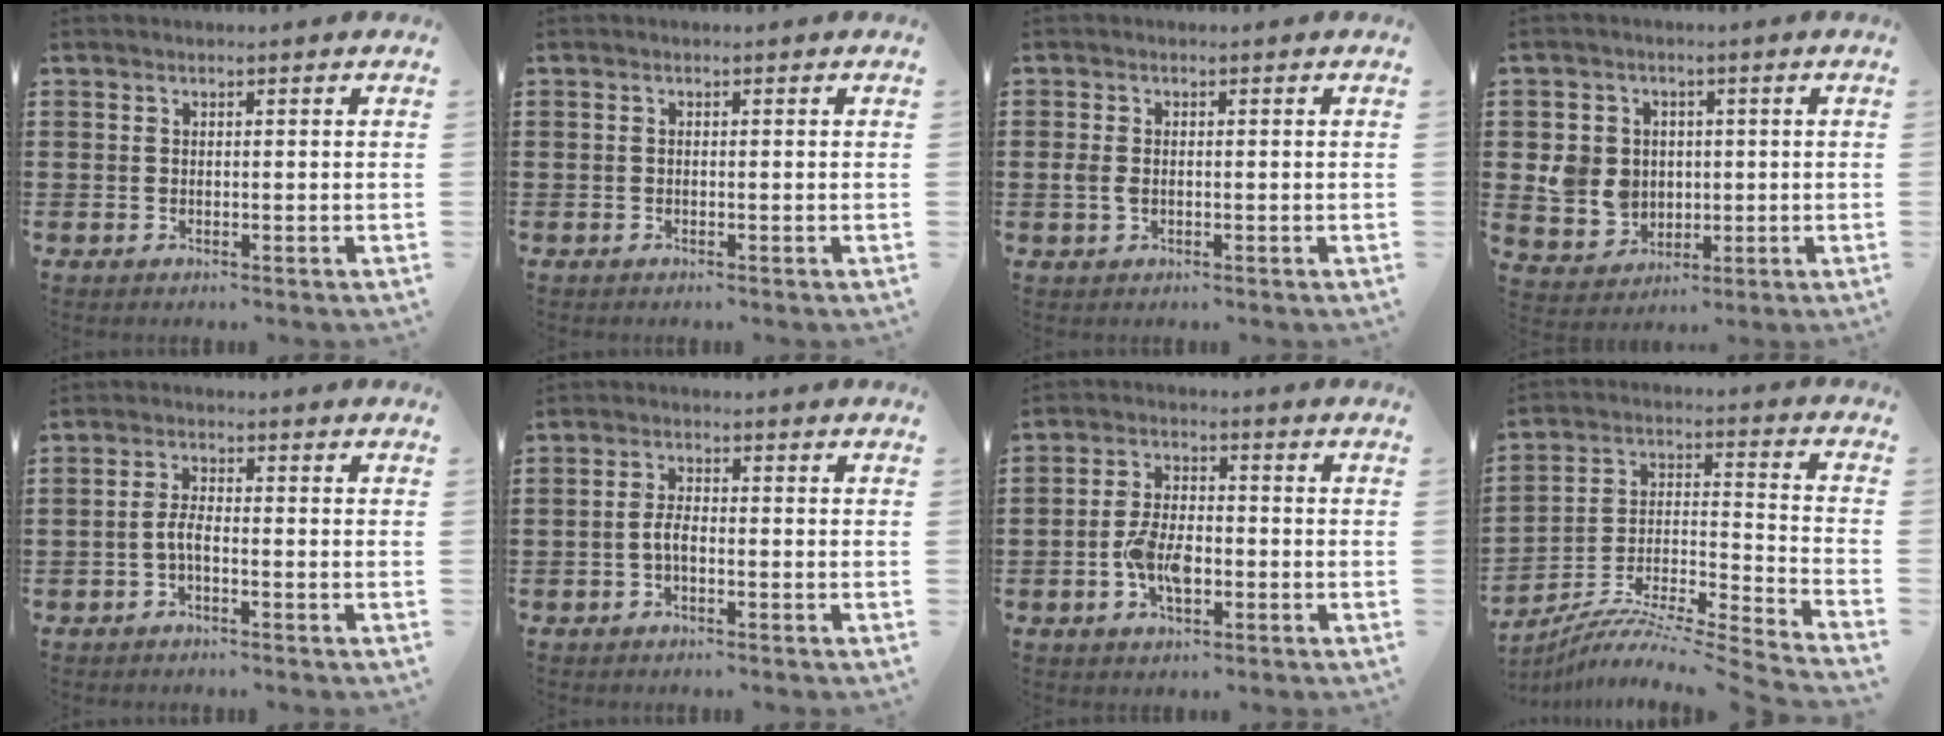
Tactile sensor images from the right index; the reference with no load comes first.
{"total": 0.0}
{"total": 2.1, "force": [-0.2, 1.3, 1.6], "torque": [-0.039, 0.002, -0.006]}
{"total": 6.1, "force": [0.6, 5.7, 2.0], "torque": [-0.060, 0.018, 0.013]}
{"total": 2.8, "force": [-1.1, 0.7, 2.5], "torque": [-0.058, -0.002, -0.026]}
{"total": 2.6, "force": [-0.9, 0.9, 2.3], "torque": [-0.057, -0.002, -0.022]}
{"total": 6.3, "force": [-1.9, 3.1, 5.1], "torque": [-0.112, 0.000, -0.038]}
{"total": 7.4, "force": [-6.7, -0.1, 3.2], "torque": [-0.055, -0.004, -0.139]}